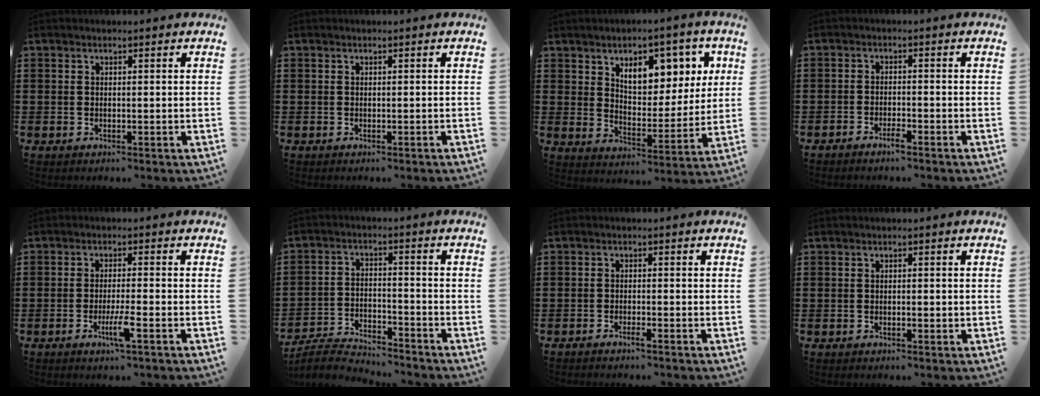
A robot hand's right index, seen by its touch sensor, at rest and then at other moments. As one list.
[{"total": 0.0}, {"total": 8.2, "force": [4.3, 4.8, 5.1], "torque": [-0.090, -0.005, 0.069]}, {"total": 1.9, "force": [-1.7, 0.2, 0.8], "torque": [-0.017, -0.001, -0.030]}, {"total": 4.3, "force": [-1.9, 0.1, 3.8], "torque": [-0.077, -0.016, -0.036]}, {"total": 4.4, "force": [-4.4, 0.4, 0.6], "torque": [-0.024, 0.000, -0.092]}, {"total": 1.2, "force": [-1.0, 0.0, 0.7], "torque": [-0.013, -0.004, -0.017]}, {"total": 0.8, "force": [-0.2, 0.4, 0.7], "torque": [-0.014, 0.000, -0.003]}]